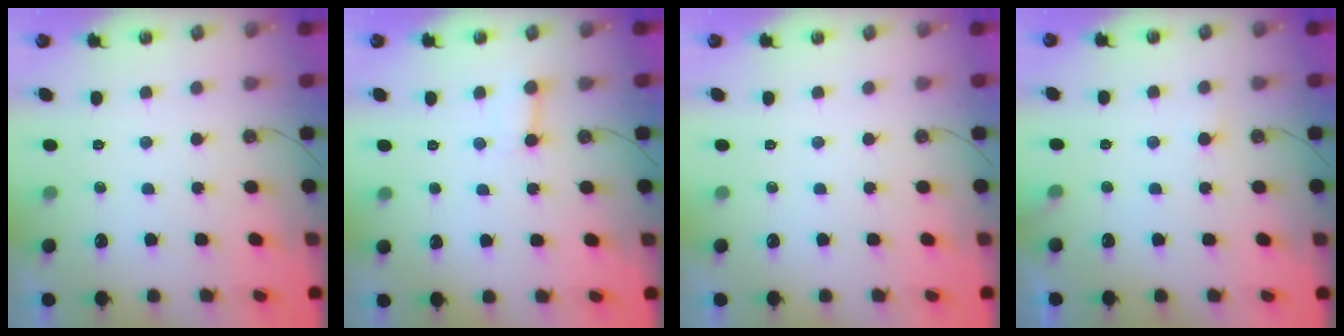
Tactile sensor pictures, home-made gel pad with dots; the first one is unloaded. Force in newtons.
{"total": 3.0, "press": 2.9, "slide": 0.3}
{"total": 0.0}
{"total": 5.7, "press": 5.7, "slide": 0.4}